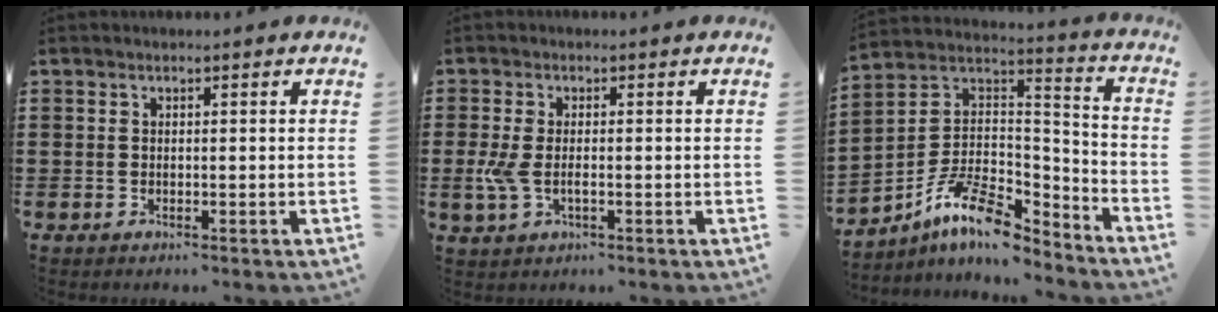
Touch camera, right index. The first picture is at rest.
{"total": 3.8, "force": [-0.9, 1.9, 3.2], "torque": [-0.085, -0.007, -0.022]}
{"total": 11.0, "force": [-7.6, 3.9, 6.9], "torque": [-0.151, 0.010, -0.153]}